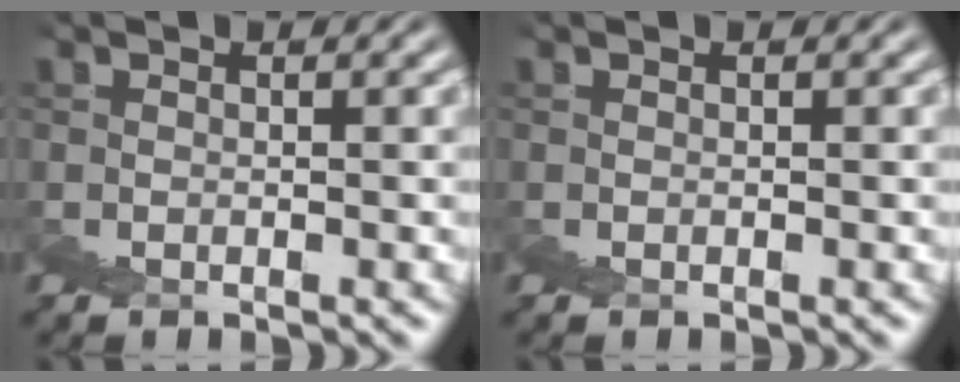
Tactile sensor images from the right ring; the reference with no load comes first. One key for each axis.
{"total": 0.0}